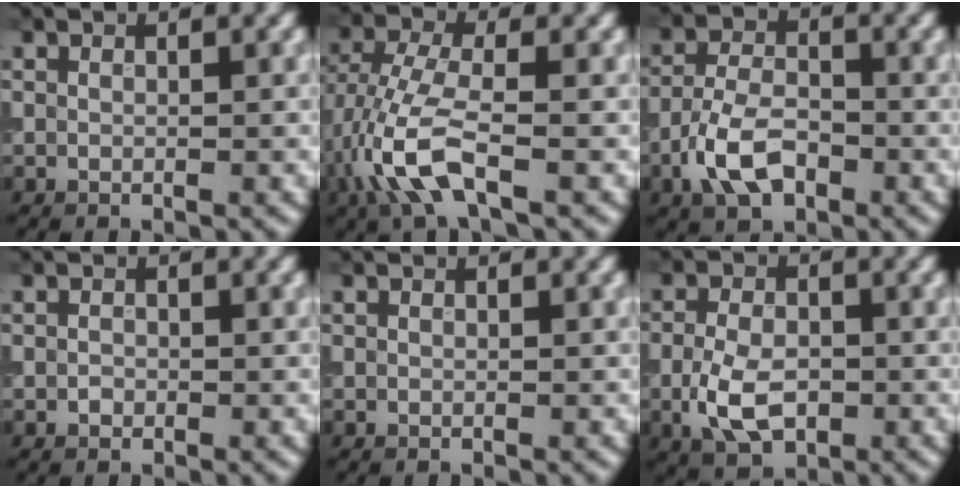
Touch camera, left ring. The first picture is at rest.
{"total": 6.1, "force": [-2.0, 2.5, 5.1], "torque": [-0.124, 0.001, -0.046]}
{"total": 5.2, "force": [-2.4, 2.9, 3.6], "torque": [-0.069, 0.003, -0.054]}
{"total": 0.6, "force": [-0.2, 0.5, 0.2], "torque": [-0.001, -0.002, -0.005]}
{"total": 0.0}
{"total": 4.8, "force": [-1.3, 2.9, 3.6], "torque": [-0.077, -0.006, -0.027]}